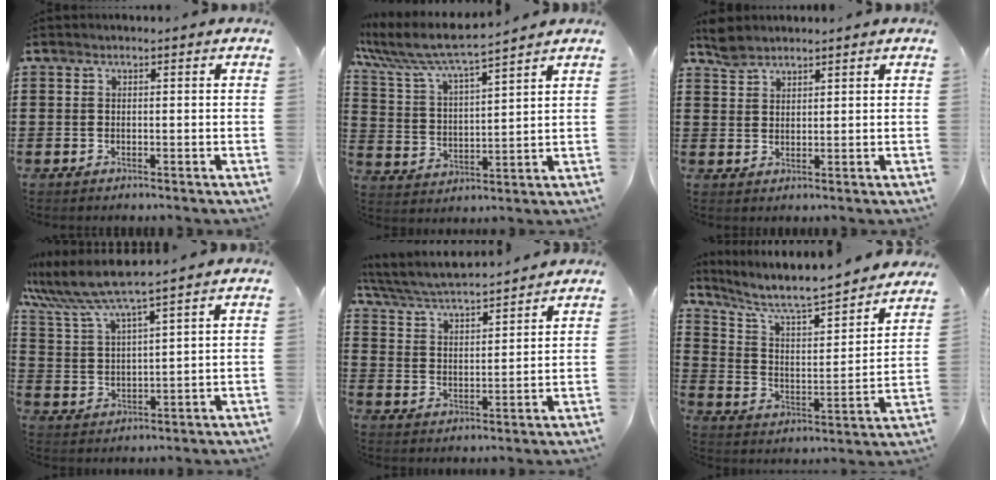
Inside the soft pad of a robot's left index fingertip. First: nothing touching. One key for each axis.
{"total": 7.3, "fx": 6.8, "fy": 0.3, "fz": 2.8, "tx": -0.084, "ty": -0.038, "tz": 0.114}
{"total": 2.8, "fx": 2.6, "fy": 1.1, "fz": 0.6, "tx": -0.017, "ty": 0.001, "tz": 0.051}
{"total": 6.9, "fx": 6.0, "fy": -0.1, "fz": 3.4, "tx": -0.090, "ty": -0.030, "tz": 0.103}
{"total": 5.0, "fx": 4.8, "fy": 0.1, "fz": 1.5, "tx": -0.052, "ty": -0.031, "tz": 0.079}
{"total": 5.9, "fx": 5.1, "fy": 0.8, "fz": 2.8, "tx": -0.081, "ty": -0.048, "tz": 0.079}